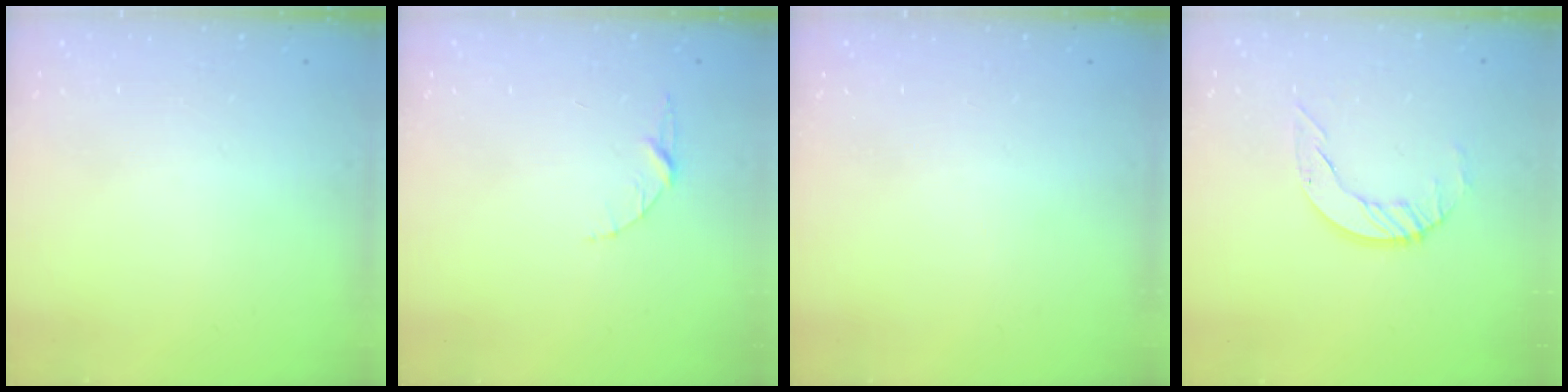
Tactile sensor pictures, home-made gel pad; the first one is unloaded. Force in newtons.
{"total": 3.4, "press": 3.3, "slide": 0.4}
{"total": 0.0}
{"total": 5.2, "press": 5.2, "slide": 0.5}